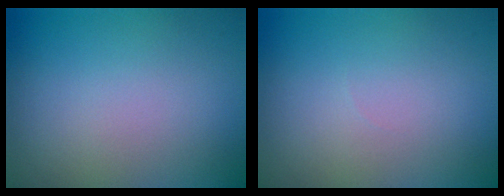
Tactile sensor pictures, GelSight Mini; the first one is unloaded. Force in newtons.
{"total": 0.0}